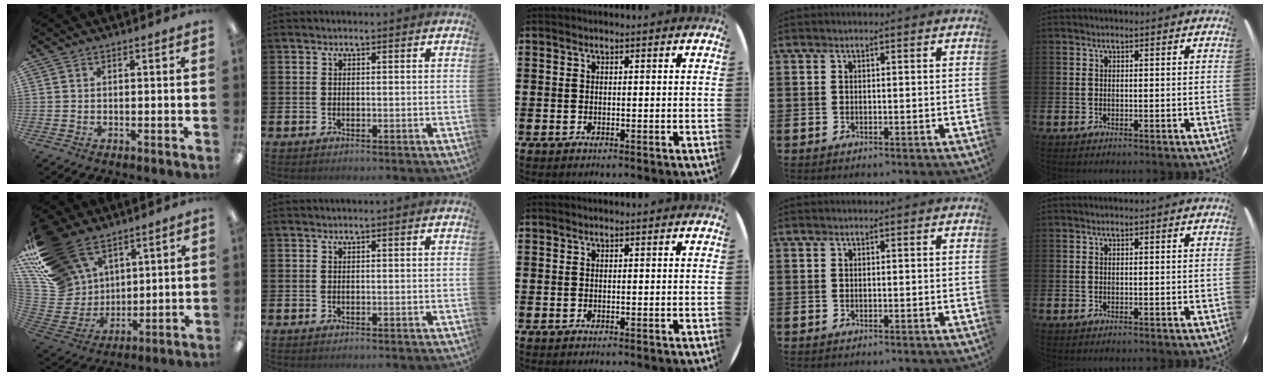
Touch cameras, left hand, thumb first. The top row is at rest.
{"thumb": {"total": 21.5, "force": [14.1, 13.4, 9.1], "torque": [-0.232, -0.076, 0.275]}}